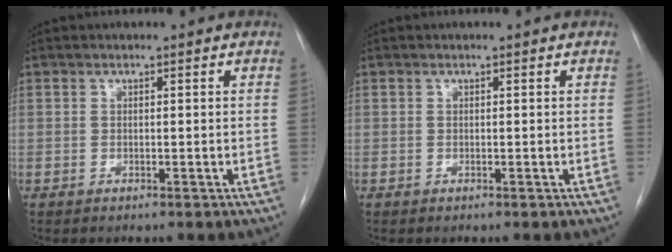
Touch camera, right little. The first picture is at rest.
{"total": 0.0}